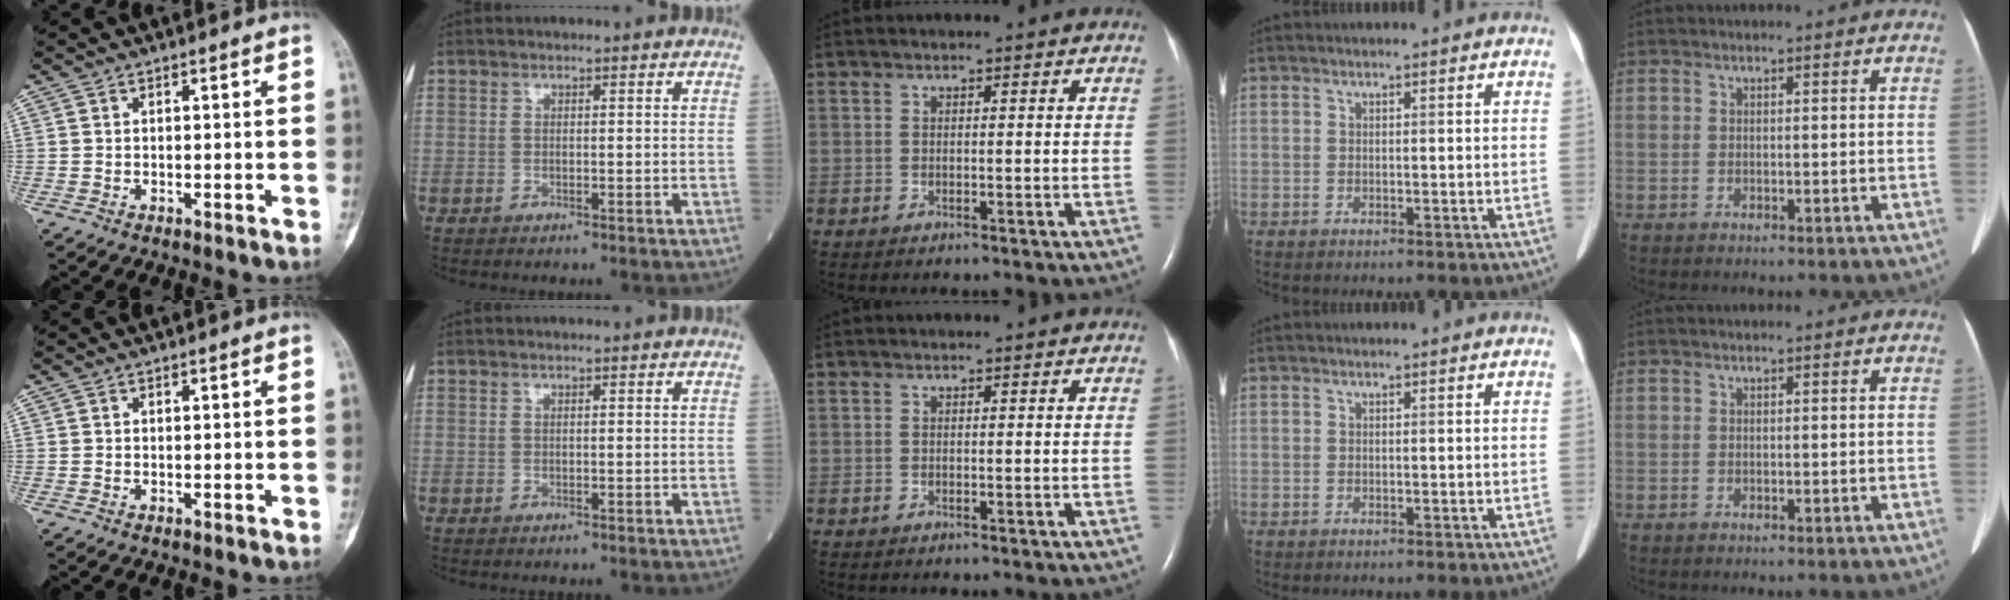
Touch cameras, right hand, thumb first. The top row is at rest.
{}